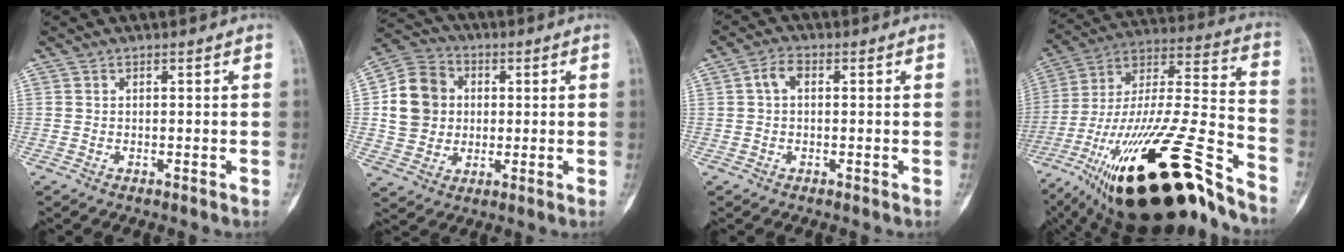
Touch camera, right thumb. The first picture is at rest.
{"total": 12.5, "force": [1.2, 11.1, 5.8], "torque": [-0.089, 0.013, 0.018]}
{"total": 3.1, "force": [0.4, 2.0, 2.3], "torque": [-0.039, 0.012, 0.005]}
{"total": 34.6, "force": [-21.3, 9.6, 25.6], "torque": [-0.428, 0.058, -0.355]}